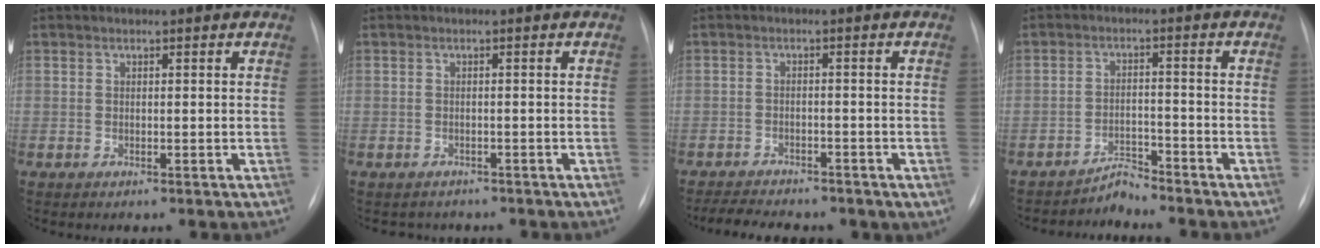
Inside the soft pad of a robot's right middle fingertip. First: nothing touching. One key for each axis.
{"total": 2.6, "fx": -2.2, "fy": 1.3, "fz": -0.2, "tx": 0.000, "ty": 0.004, "tz": -0.030}
{"total": 8.6, "fx": -6.7, "fy": 3.6, "fz": 3.9, "tx": -0.072, "ty": 0.002, "tz": -0.088}
{"total": 3.0, "fx": -2.9, "fy": -0.1, "fz": -0.5, "tx": 0.014, "ty": -0.010, "tz": -0.048}